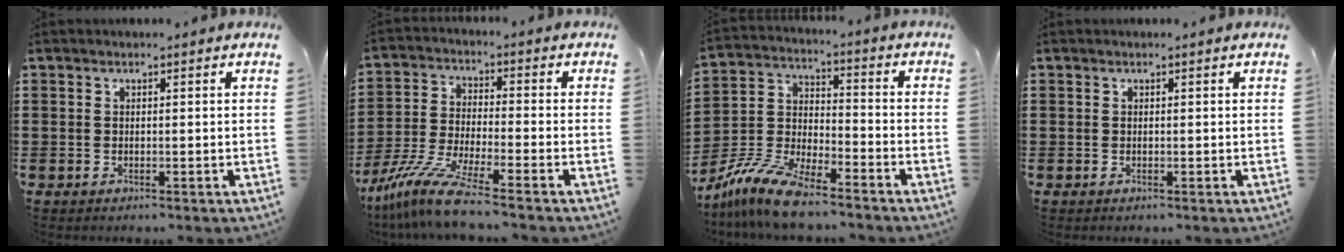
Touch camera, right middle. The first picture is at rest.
{"total": 9.0, "force": [-7.4, 0.2, 5.1], "torque": [-0.116, -0.007, -0.150]}
{"total": 10.7, "force": [-9.2, 1.9, 5.2], "torque": [-0.126, 0.015, -0.187]}
{"total": 0.0}